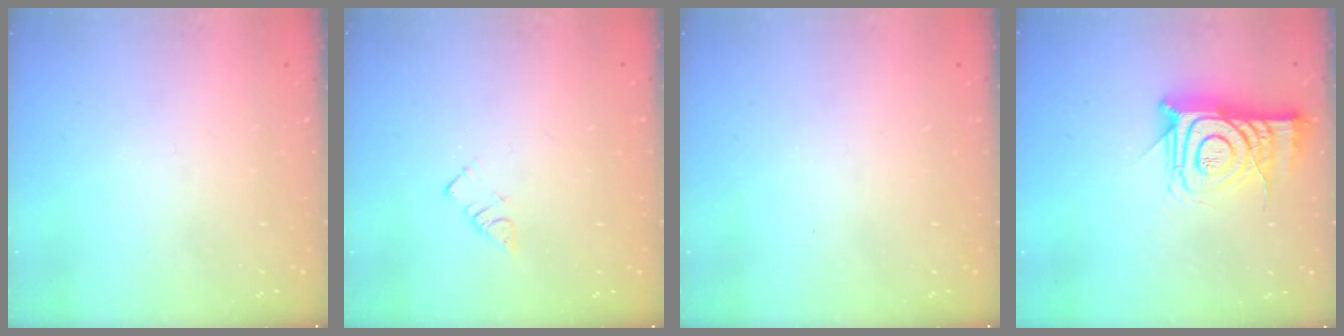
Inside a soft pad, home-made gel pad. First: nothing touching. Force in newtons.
{"total": 2.8, "press": 2.8, "slide": 0.2}
{"total": 0.0}
{"total": 13.9, "press": 13.9, "slide": 1.2}